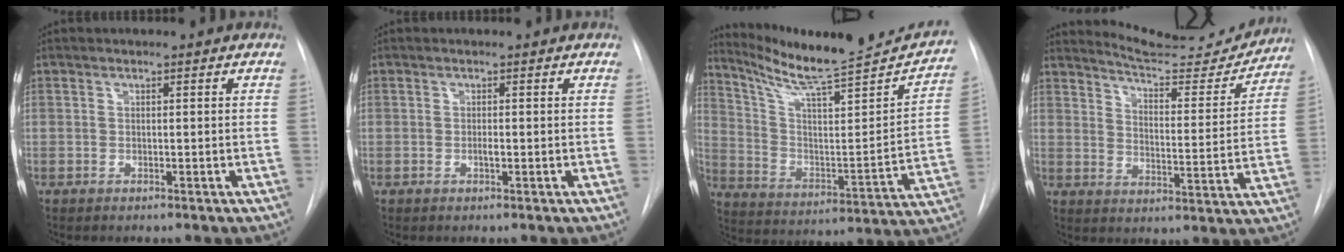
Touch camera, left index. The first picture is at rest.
{"total": 0.6, "force": [-0.1, 0.1, 0.6], "torque": [-0.011, 0.000, -0.003]}
{"total": 23.1, "force": [21.1, 0.6, 9.3], "torque": [-0.148, -0.064, 0.310]}
{"total": 14.7, "force": [14.4, 1.4, 2.5], "torque": [-0.030, -0.043, 0.189]}